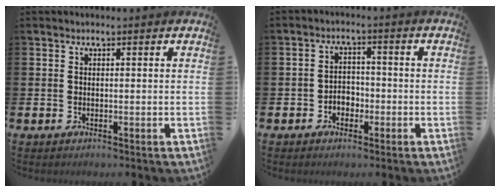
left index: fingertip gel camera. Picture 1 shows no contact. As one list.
[{"total": 2.8, "force": [-1.8, 2.0, 0.8], "torque": [-0.015, 0.006, -0.043]}]